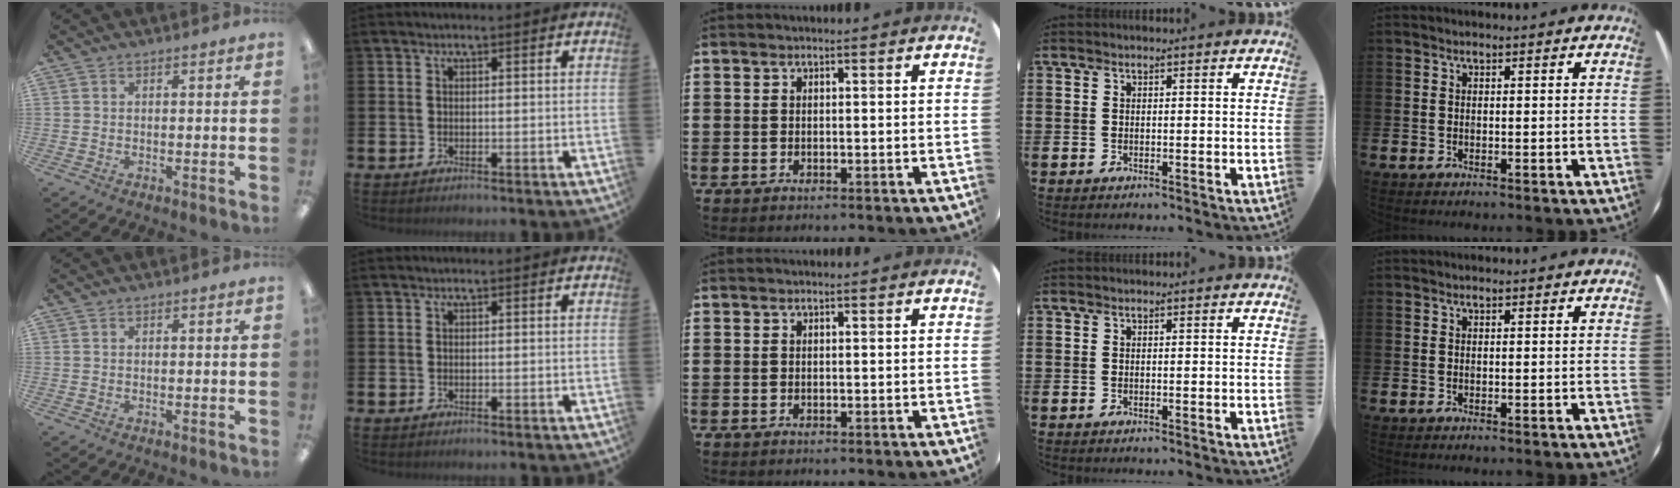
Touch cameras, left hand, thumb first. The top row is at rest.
{}